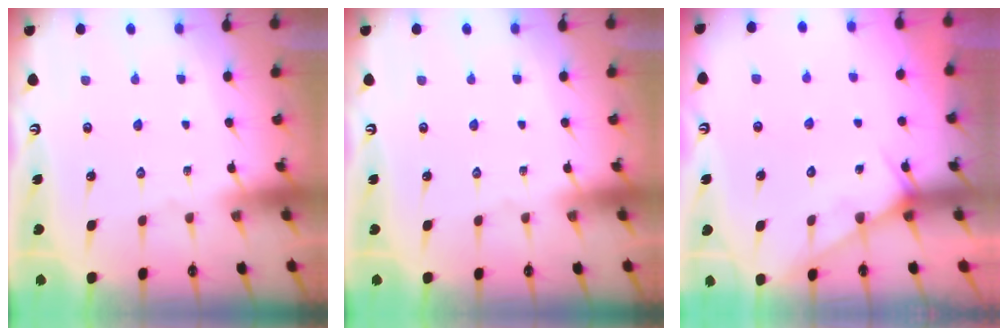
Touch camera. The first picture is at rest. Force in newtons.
{"total": 0.0}
{"total": 7.2, "press": 7.2, "slide": 0.6}